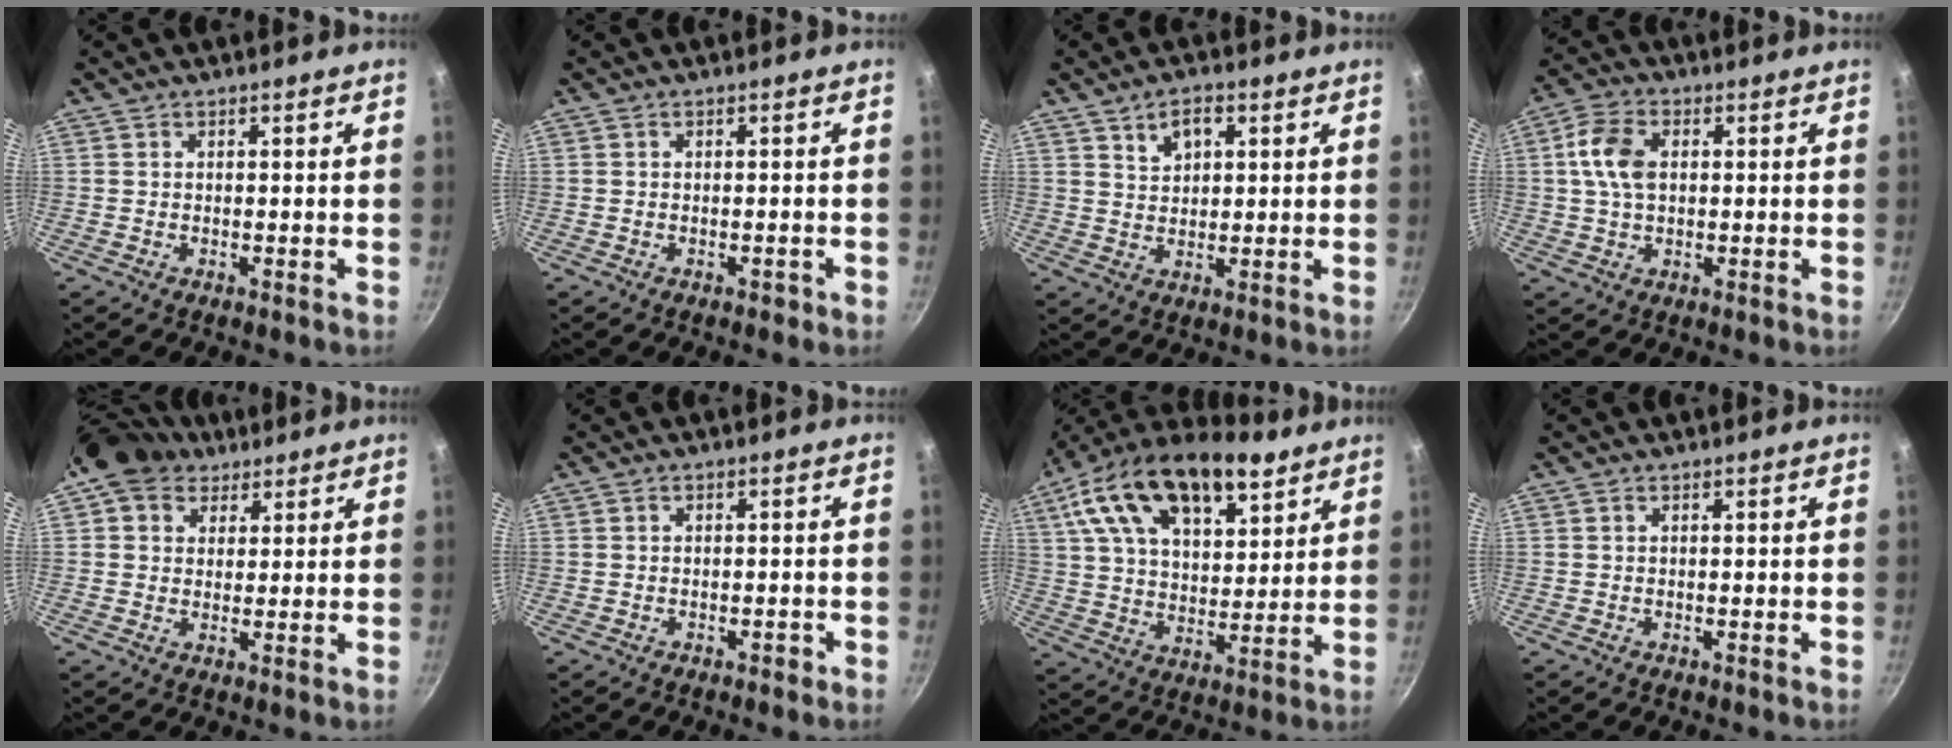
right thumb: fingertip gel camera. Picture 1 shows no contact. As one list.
[{"total": 0.9, "force": [-0.6, 0.5, 0.5], "torque": [-0.002, 0.008, -0.003]}, {"total": 5.3, "force": [2.5, 3.3, 3.4], "torque": [-0.040, -0.004, 0.047]}, {"total": 8.1, "force": [1.3, 5.3, 6.0], "torque": [-0.108, 0.013, 0.018]}, {"total": 8.9, "force": [5.6, 6.4, 2.7], "torque": [-0.023, 0.000, 0.087]}, {"total": 1.1, "force": [-0.7, 0.6, 0.6], "torque": [0.000, 0.012, -0.004]}, {"total": 21.9, "force": [12.4, 11.3, 14.1], "torque": [-0.217, -0.029, 0.204]}, {"total": 0.0}]